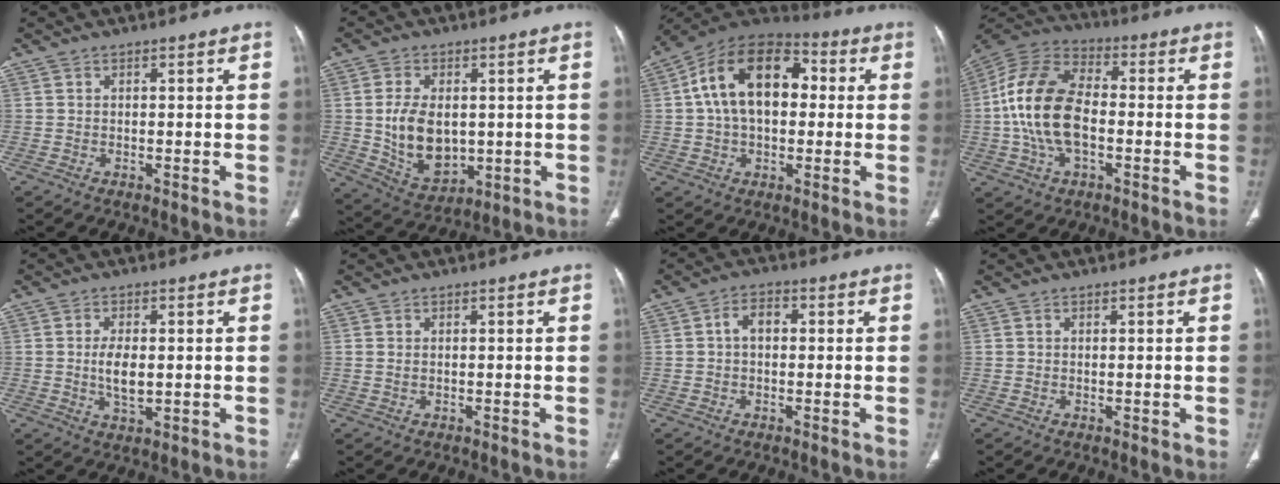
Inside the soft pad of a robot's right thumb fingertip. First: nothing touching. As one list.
[{"total": 11.8, "force": [0.3, 7.8, 8.9], "torque": [-0.138, -0.011, 0.025]}, {"total": 18.2, "force": [2.6, 11.5, 13.8], "torque": [-0.213, 0.035, 0.034]}, {"total": 16.6, "force": [-1.6, 9.7, 13.3], "torque": [-0.263, 0.029, -0.035]}, {"total": 5.2, "force": [-0.1, 2.7, 4.5], "torque": [-0.081, -0.007, 0.001]}, {"total": 0.5, "force": [0.2, 0.3, 0.4], "torque": [-0.012, 0.002, 0.005]}, {"total": 3.9, "force": [0.3, 2.6, 2.9], "torque": [-0.043, 0.017, -0.002]}, {"total": 0.6, "force": [0.0, 0.2, 0.5], "torque": [-0.011, -0.004, 0.002]}]